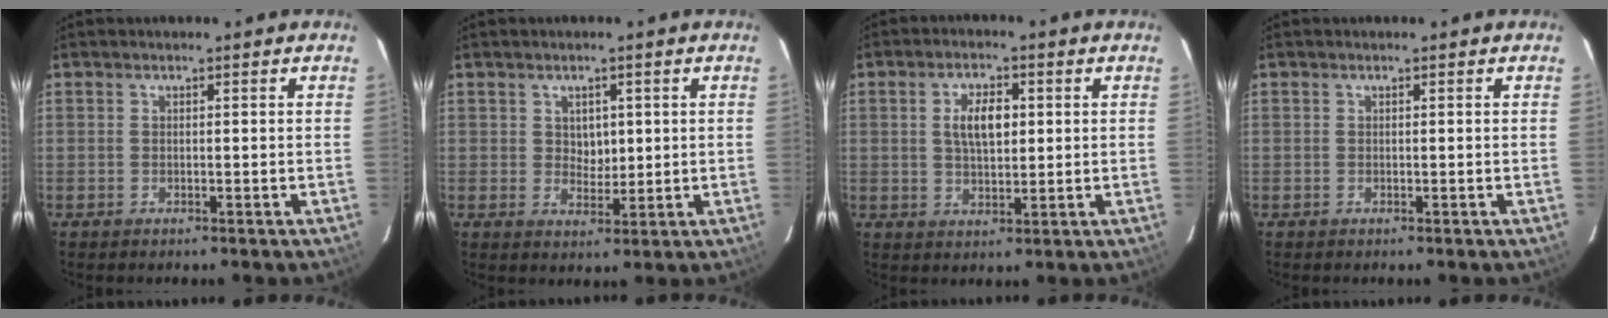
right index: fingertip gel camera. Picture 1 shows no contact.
{"total": 3.5, "force": [0.9, 2.8, 1.9], "torque": [-0.025, 0.001, 0.018]}
{"total": 6.0, "force": [1.2, 2.9, 5.1], "torque": [-0.091, 0.007, 0.025]}
{"total": 0.0}